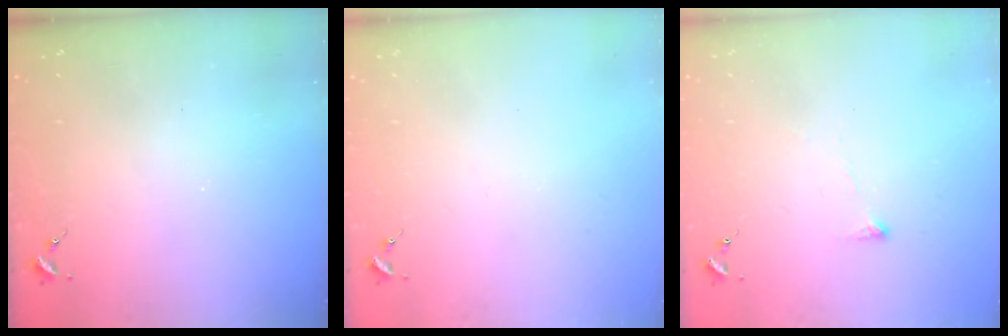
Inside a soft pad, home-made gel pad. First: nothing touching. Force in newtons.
{"total": 0.0}
{"total": 4.3, "press": 4.2, "slide": 0.7}